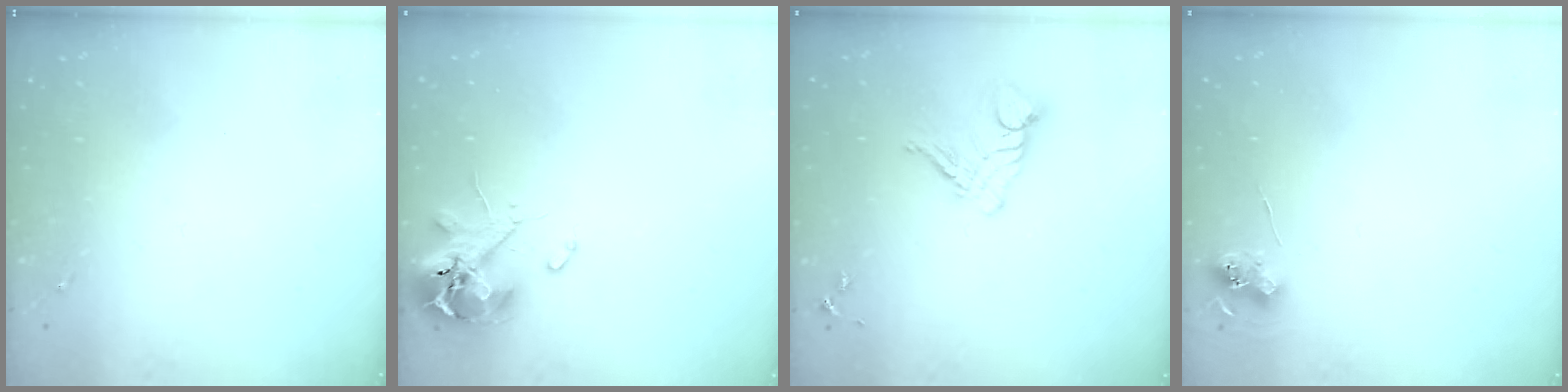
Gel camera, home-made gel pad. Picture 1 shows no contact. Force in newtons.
{"total": 10.7, "press": 10.6, "slide": 1.6}
{"total": 10.7, "press": 10.6, "slide": 1.1}
{"total": 6.2, "press": 6.2, "slide": 0.5}